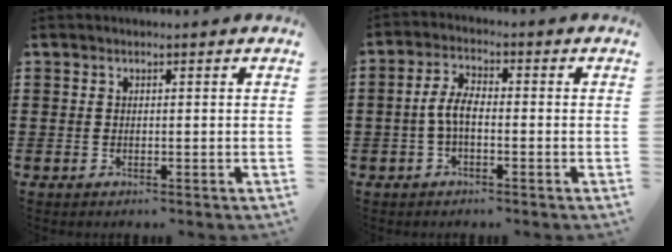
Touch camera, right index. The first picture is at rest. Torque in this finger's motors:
{"motor_torque": [0.70, -0.54, 0.39, 0.12]}